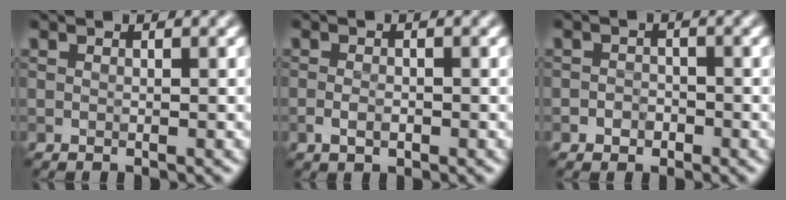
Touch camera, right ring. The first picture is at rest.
{"total": 1.5, "force": [-0.6, 0.9, 1.1], "torque": [-0.022, -0.001, -0.012]}
{"total": 1.3, "force": [-0.7, 1.1, 0.4], "torque": [0.001, 0.001, -0.014]}